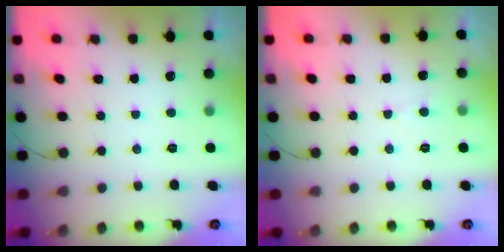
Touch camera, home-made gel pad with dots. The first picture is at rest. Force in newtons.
{"total": 2.4, "press": 2.4, "slide": 0.4}